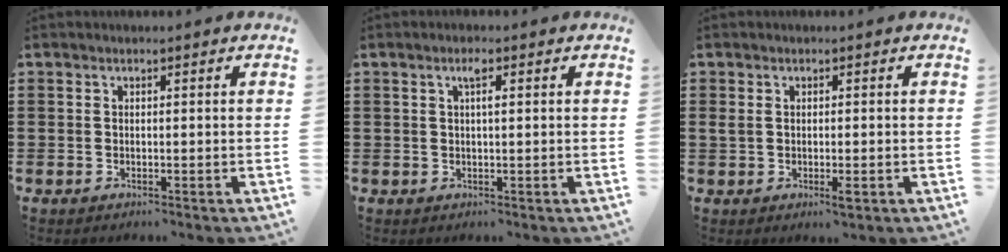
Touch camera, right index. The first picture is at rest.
{"total": 1.8, "force": [0.6, 0.3, 1.6], "torque": [-0.033, 0.005, 0.009]}
{"total": 2.1, "force": [-0.3, 0.7, 1.9], "torque": [-0.042, -0.003, -0.008]}